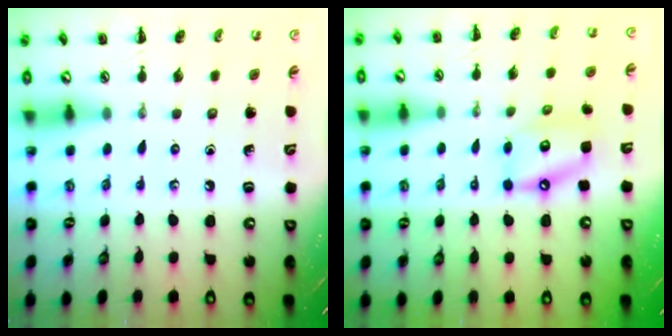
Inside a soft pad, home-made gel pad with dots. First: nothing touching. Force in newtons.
{"total": 11.5, "press": 11.2, "slide": 2.2}